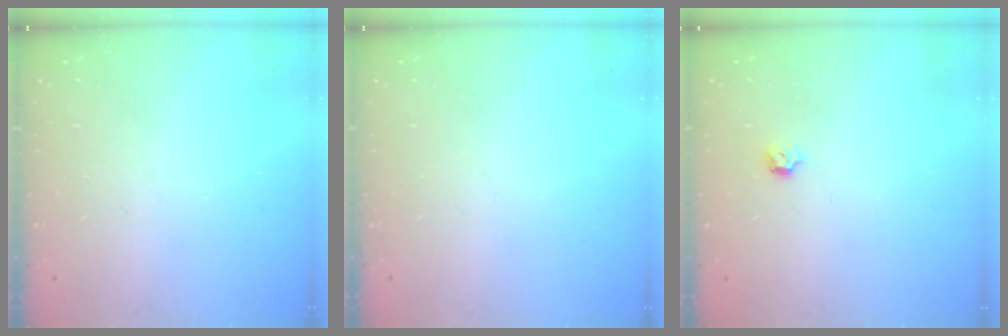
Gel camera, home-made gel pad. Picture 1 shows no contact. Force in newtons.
{"total": 0.0}
{"total": 3.2, "press": 3.1, "slide": 0.7}